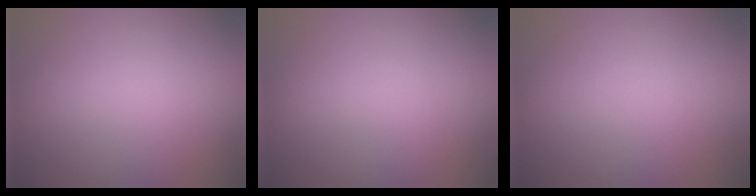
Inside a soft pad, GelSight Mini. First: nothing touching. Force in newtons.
{"total": 0.0}
{"total": 0.0}